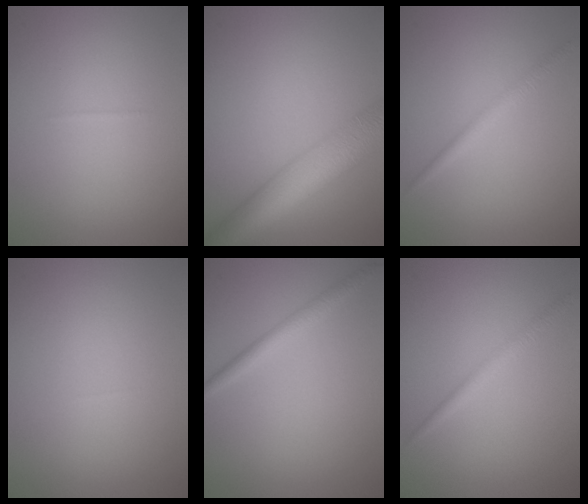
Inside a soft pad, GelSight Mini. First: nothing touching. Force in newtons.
{"total": 8.5, "press": 8.4, "slide": 0.2}
{"total": 1.6, "press": 1.6, "slide": 0.1}
{"total": 0.0}
{"total": 1.9, "press": 1.9, "slide": 0.1}
{"total": 1.6, "press": 1.6, "slide": 0.1}